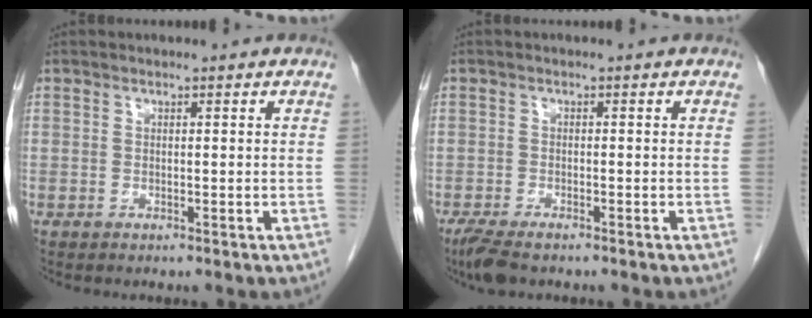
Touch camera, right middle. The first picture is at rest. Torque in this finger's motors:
{"motor_torque": [0.37, -0.16, 0.00, 0.04]}